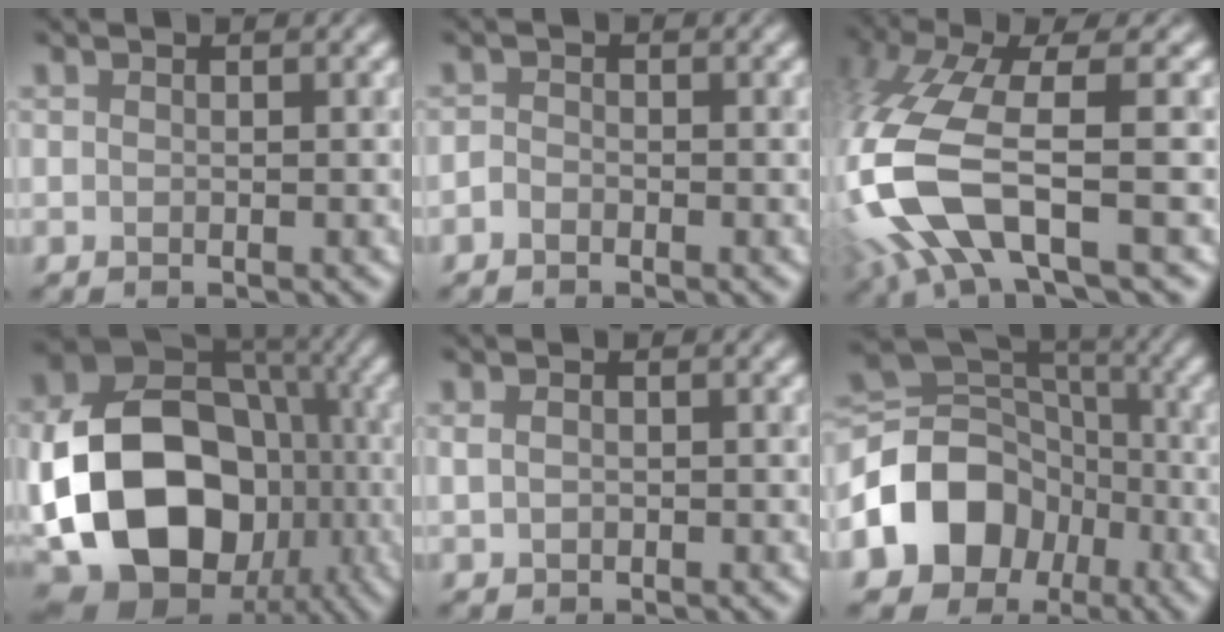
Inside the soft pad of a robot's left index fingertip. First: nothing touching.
{"total": 0.7, "force": [-0.7, 0.2, 0.0], "torque": [-0.001, 0.000, -0.017]}
{"total": 11.2, "force": [-3.2, 4.0, 9.9], "torque": [-0.231, -0.014, -0.060]}
{"total": 17.3, "force": [-3.8, 12.6, 11.3], "torque": [-0.206, -0.023, -0.055]}
{"total": 0.8, "force": [0.3, 0.5, 0.5], "torque": [-0.011, 0.000, 0.007]}
{"total": 9.2, "force": [-3.5, 7.4, 4.2], "torque": [-0.061, 0.004, -0.073]}